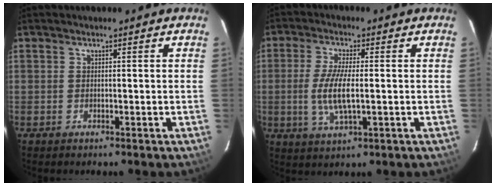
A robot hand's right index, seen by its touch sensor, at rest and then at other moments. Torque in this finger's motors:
{"motor_torque": [1.37, -0.49, 0.83, 0.19]}